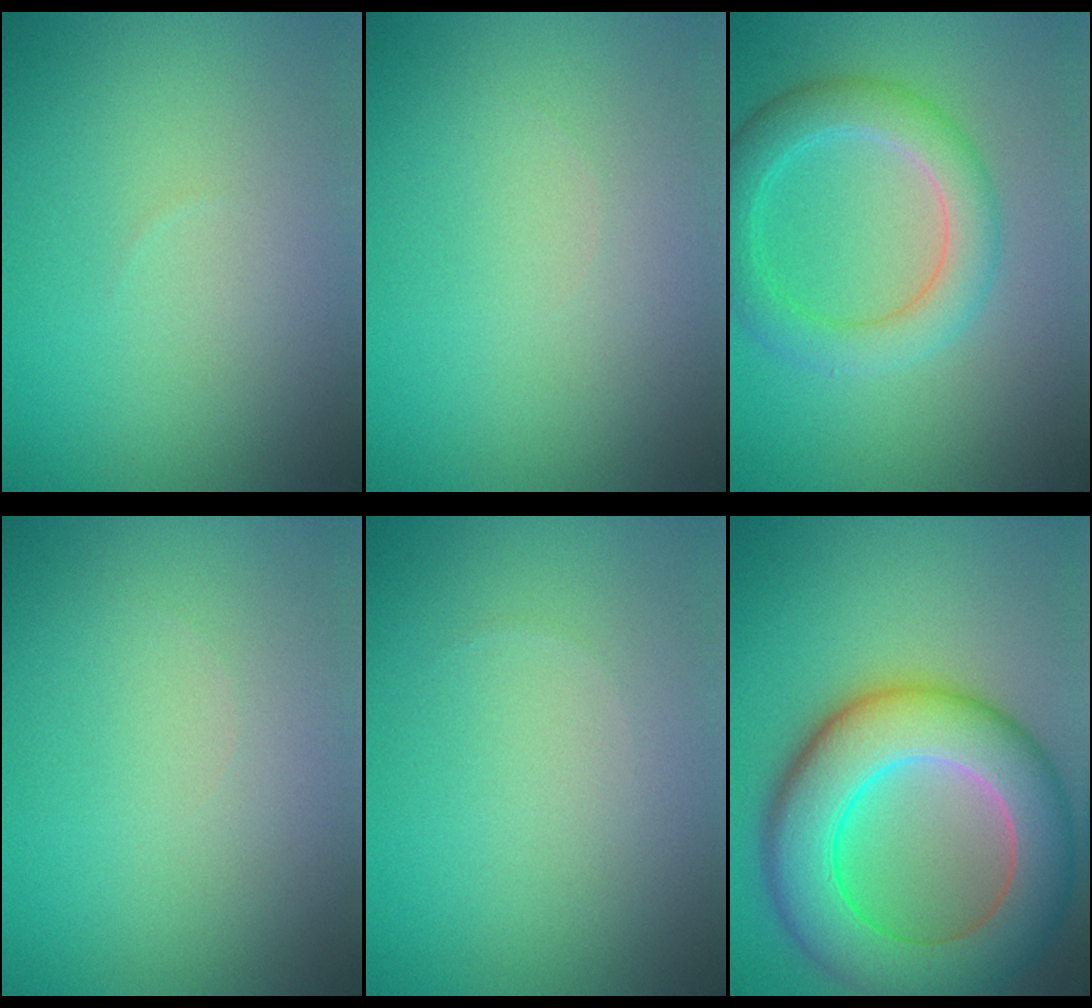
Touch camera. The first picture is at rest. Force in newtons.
{"total": 0.0}
{"total": 4.7, "press": 4.7, "slide": 0.1}
{"total": 0.0}
{"total": 0.0}
{"total": 11.1, "press": 11.1, "slide": 0.6}